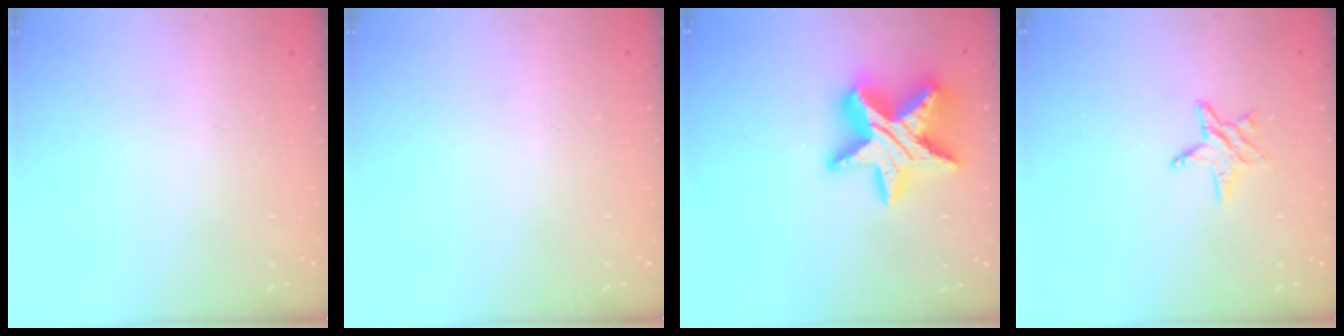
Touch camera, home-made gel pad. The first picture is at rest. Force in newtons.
{"total": 0.0}
{"total": 20.9, "press": 20.9, "slide": 1.3}
{"total": 5.0, "press": 4.9, "slide": 0.5}